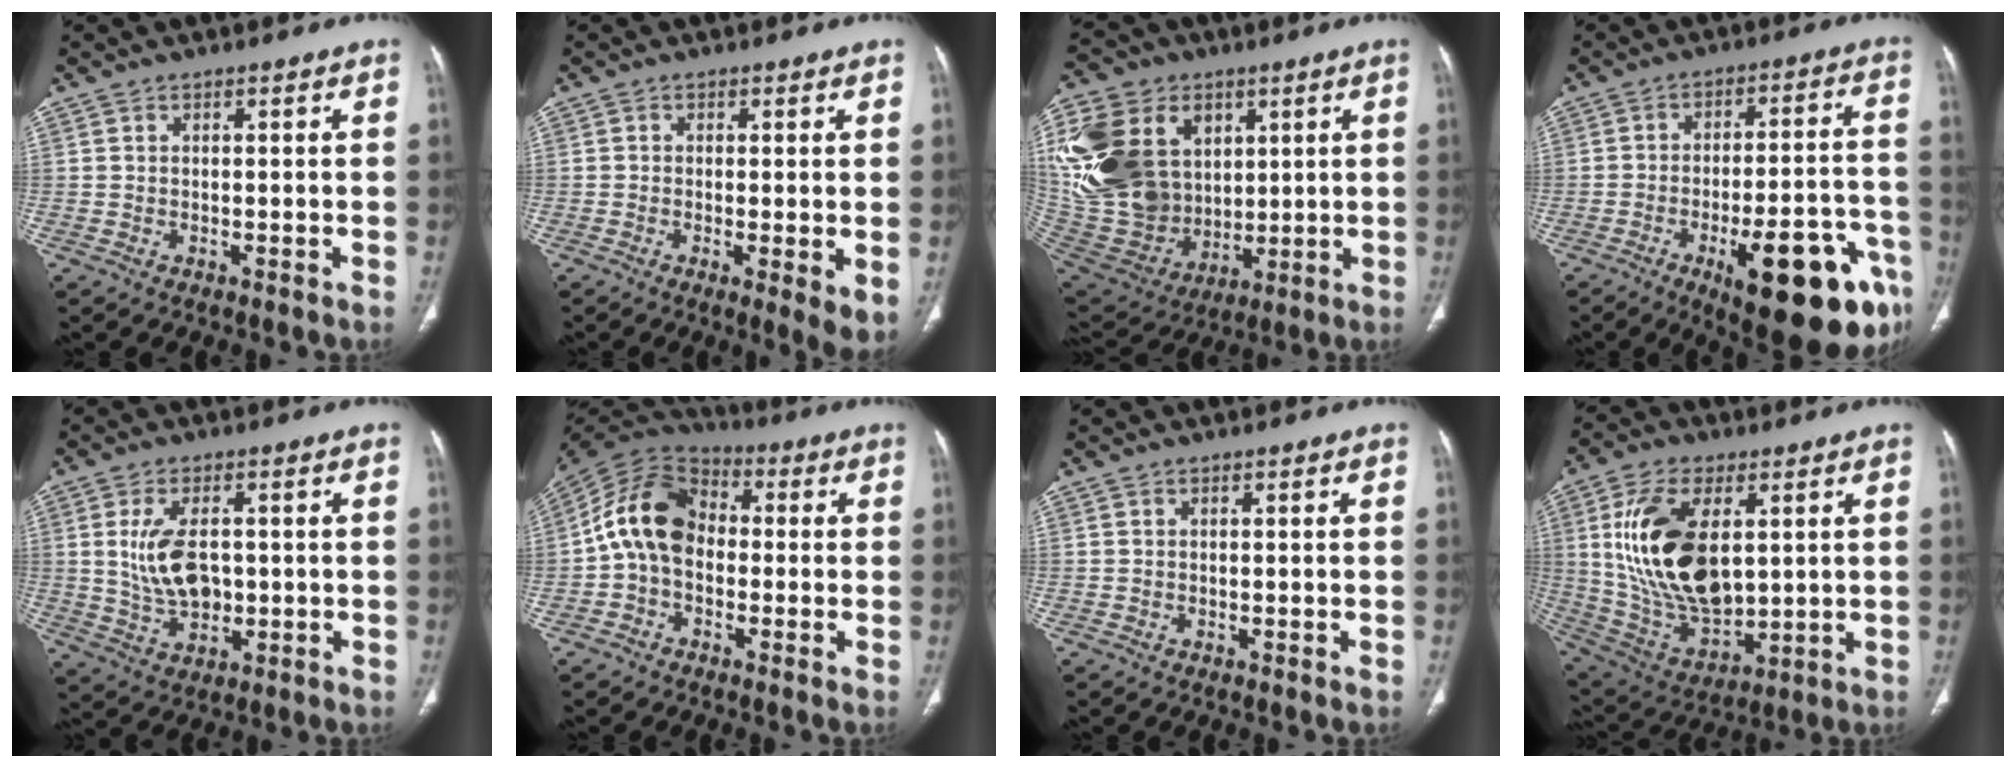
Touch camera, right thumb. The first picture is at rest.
{"total": 5.2, "force": [-0.8, 1.2, 5.0], "torque": [-0.082, -0.017, -0.015]}
{"total": 29.6, "force": [7.9, 22.2, 18.0], "torque": [-0.395, 0.019, 0.171]}
{"total": 22.4, "force": [-11.0, 7.1, 18.2], "torque": [-0.183, 0.056, -0.143]}
{"total": 9.0, "force": [0.7, 5.3, 7.2], "torque": [-0.131, -0.004, 0.025]}
{"total": 12.8, "force": [-0.9, 9.3, 8.7], "torque": [-0.148, 0.036, -0.032]}
{"total": 0.0}
{"total": 20.8, "force": [3.8, 11.4, 16.9], "torque": [-0.313, -0.018, 0.086]}